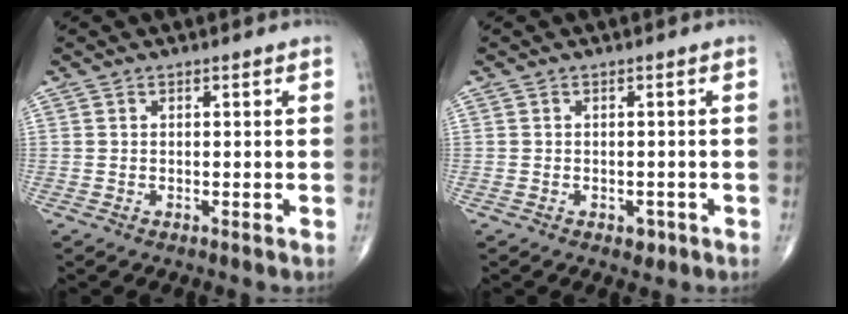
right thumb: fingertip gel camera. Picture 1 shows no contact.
{"total": 1.5, "force": [-0.7, 1.1, 0.8], "torque": [-0.005, 0.005, -0.006]}